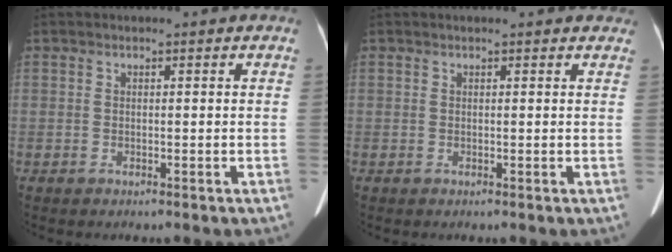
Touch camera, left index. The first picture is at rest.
{"total": 5.2, "force": [4.6, 1.5, 1.8], "torque": [-0.017, 0.018, 0.040]}